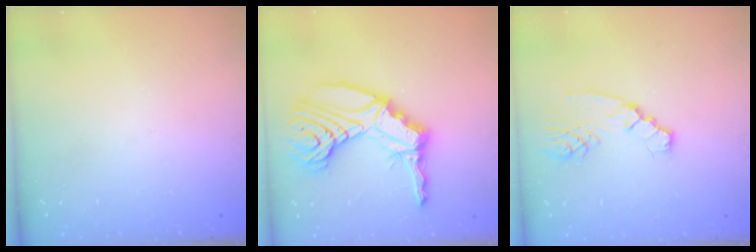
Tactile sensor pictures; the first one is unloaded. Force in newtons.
{"total": 22.9, "press": 22.6, "slide": 3.7}
{"total": 2.8, "press": 2.7, "slide": 0.6}